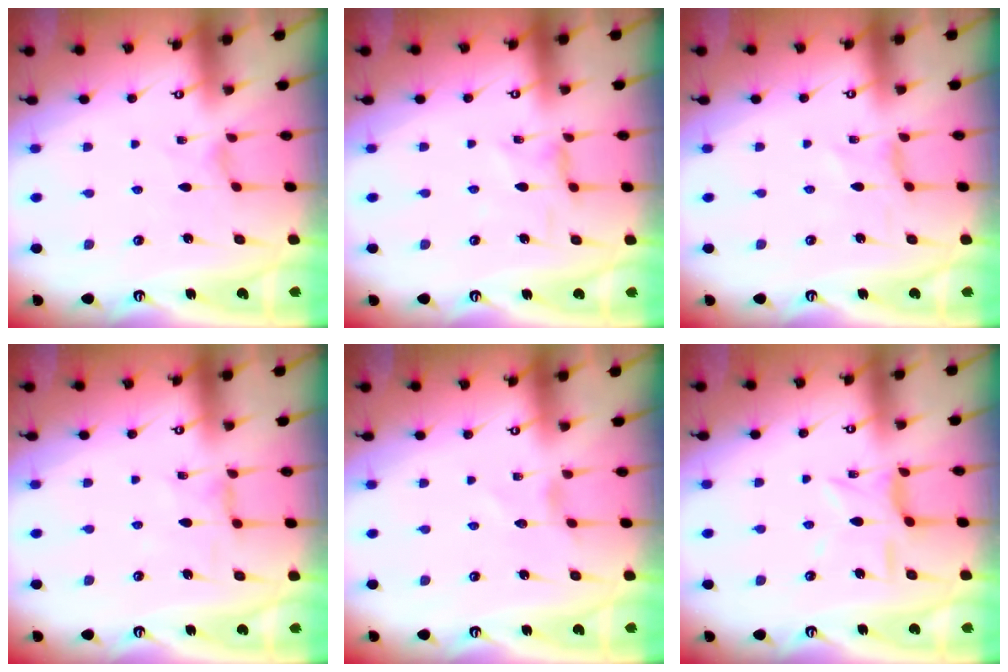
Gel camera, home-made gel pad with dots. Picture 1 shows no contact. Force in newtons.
{"total": 2.2, "press": 2.1, "slide": 0.5}
{"total": 0.0}
{"total": 2.3, "press": 2.3, "slide": 0.4}
{"total": 0.0}
{"total": 6.2, "press": 6.2, "slide": 0.5}